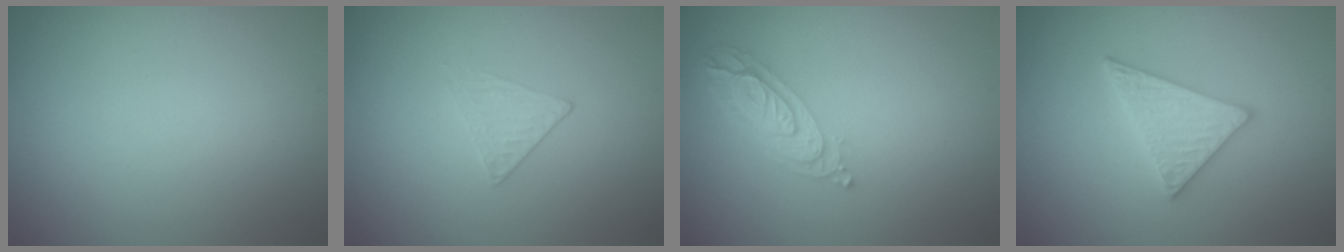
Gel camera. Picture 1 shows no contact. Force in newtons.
{"total": 1.1, "press": 0.5, "slide": 1.0}
{"total": 3.4, "press": 2.7, "slide": 2.1}
{"total": 2.9, "press": 2.8, "slide": 0.5}